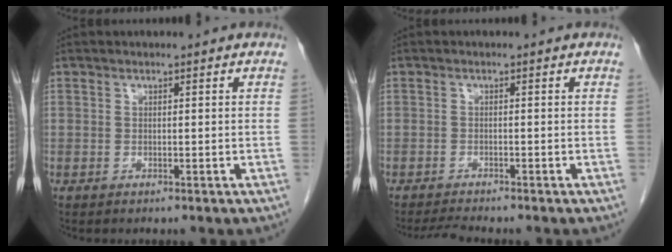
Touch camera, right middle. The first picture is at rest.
{"total": 2.7, "force": [-2.6, -0.3, 0.8], "torque": [-0.018, -0.013, -0.045]}